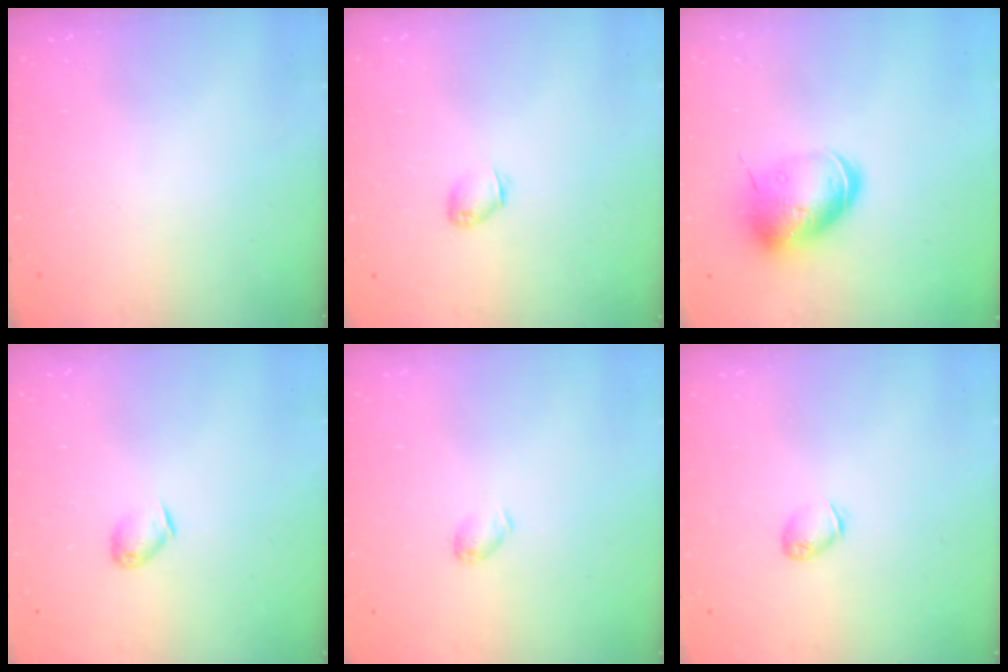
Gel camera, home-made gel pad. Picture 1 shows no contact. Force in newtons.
{"total": 3.8, "press": 3.7, "slide": 0.5}
{"total": 11.8, "press": 11.6, "slide": 2.0}
{"total": 3.9, "press": 3.9, "slide": 0.6}
{"total": 3.3, "press": 3.2, "slide": 0.6}
{"total": 3.5, "press": 3.4, "slide": 0.7}